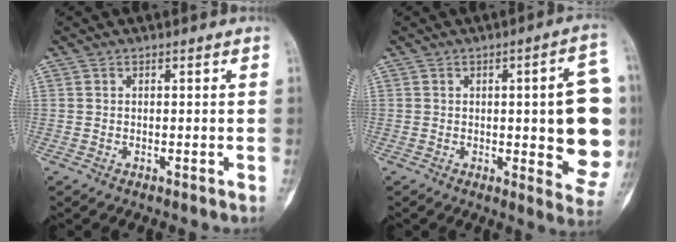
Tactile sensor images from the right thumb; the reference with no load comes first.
{"total": 17.1, "force": [0.1, 4.9, 16.3], "torque": [-0.168, -0.003, 0.005]}